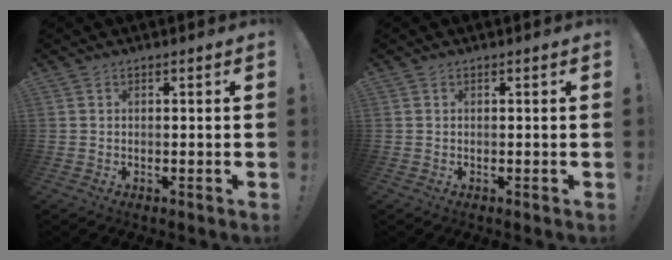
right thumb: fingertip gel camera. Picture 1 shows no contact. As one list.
[{"total": 0.0}]